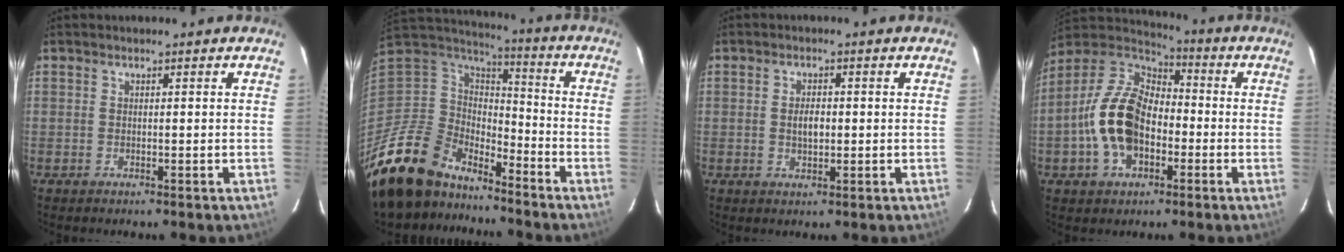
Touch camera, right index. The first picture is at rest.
{"total": 22.2, "force": [-17.6, 10.7, 8.2], "torque": [-0.213, -0.013, -0.315]}
{"total": 2.9, "force": [-0.1, 1.6, 2.4], "torque": [-0.043, 0.002, 0.000]}
{"total": 15.6, "force": [-3.7, 10.4, 11.1], "torque": [-0.231, 0.020, -0.063]}